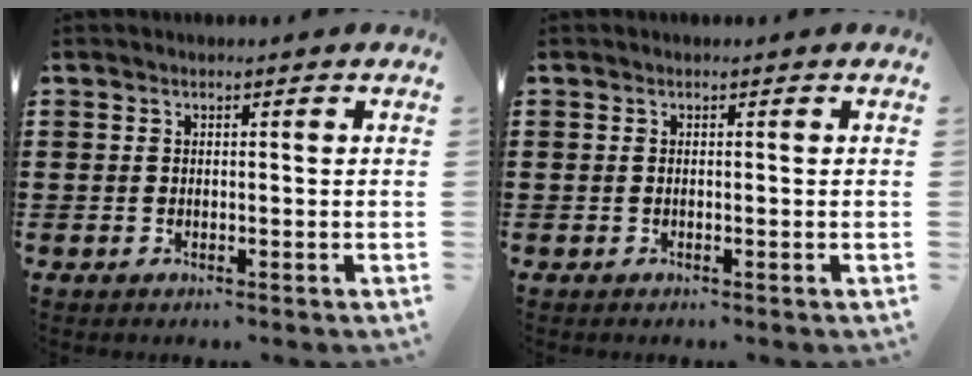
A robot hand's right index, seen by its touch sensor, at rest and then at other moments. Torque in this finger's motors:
{"motor_torque": [1.05, 1.09, -0.01, -0.01]}